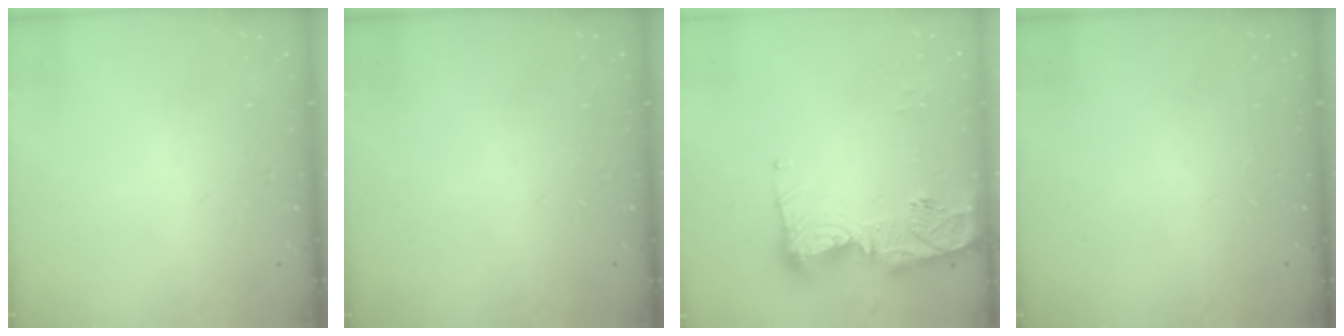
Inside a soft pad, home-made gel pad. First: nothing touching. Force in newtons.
{"total": 0.0}
{"total": 14.0, "press": 13.9, "slide": 1.5}
{"total": 0.0}